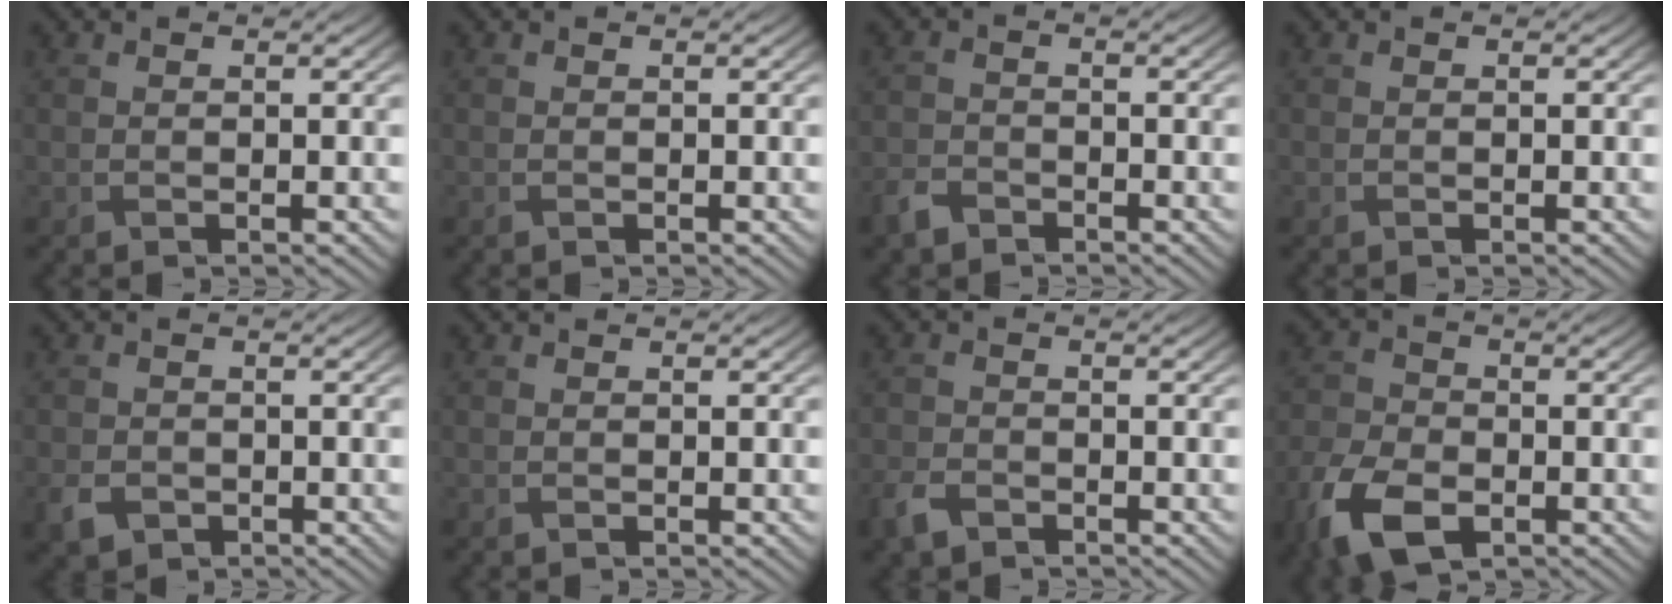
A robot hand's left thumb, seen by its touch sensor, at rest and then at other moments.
{"total": 0.0}
{"total": 2.8, "force": [-2.2, 1.4, 1.0], "torque": [-0.025, -0.006, -0.056]}
{"total": 0.0}
{"total": 3.0, "force": [-1.5, 2.2, 1.3], "torque": [-0.036, -0.013, -0.033]}
{"total": 0.0}
{"total": 3.2, "force": [-2.3, 1.8, 1.4], "torque": [-0.037, -0.010, -0.057]}
{"total": 9.9, "force": [-5.2, 5.6, 6.2], "torque": [-0.164, -0.034, -0.100]}